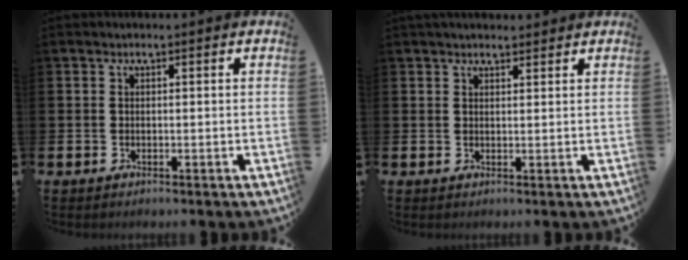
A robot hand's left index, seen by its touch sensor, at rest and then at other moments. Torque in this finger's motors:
{"motor_torque": [0.90, -1.02, 0.11, 0.10]}